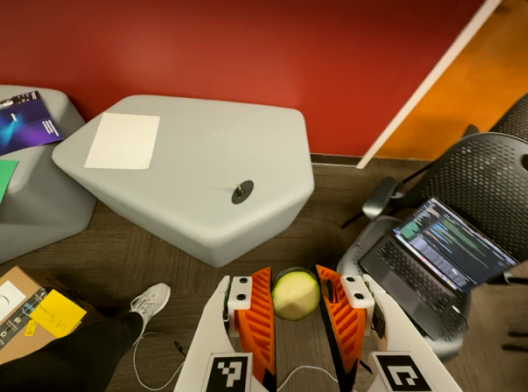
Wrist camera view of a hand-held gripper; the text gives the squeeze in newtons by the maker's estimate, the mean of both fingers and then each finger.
{"total": 10.6, "left": 11.6, "right": 9.6}